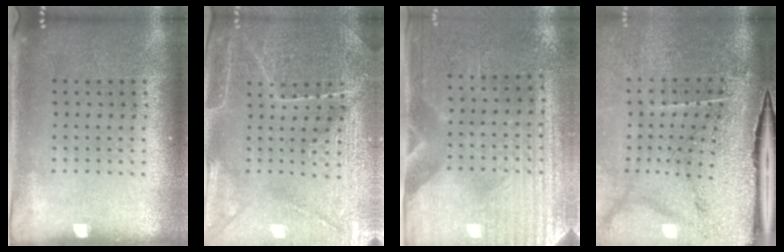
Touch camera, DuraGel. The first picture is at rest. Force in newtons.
{"total": 4.0, "press": 3.9, "slide": 1.1}
{"total": 3.1, "press": 2.8, "slide": 1.3}
{"total": 4.6, "press": 3.8, "slide": 2.7}